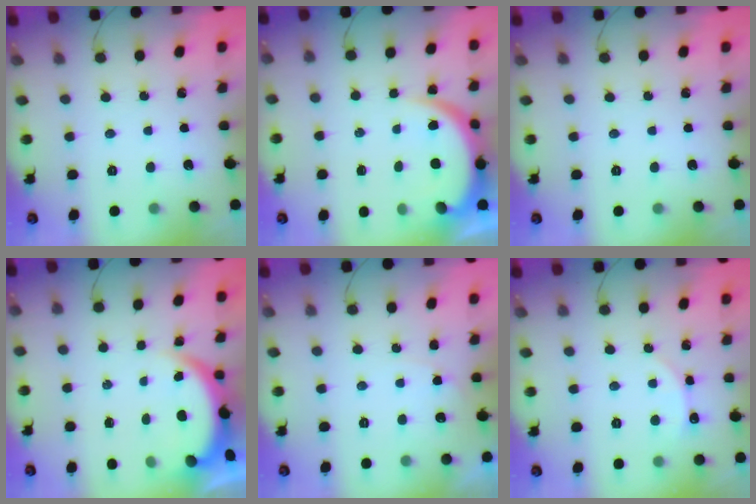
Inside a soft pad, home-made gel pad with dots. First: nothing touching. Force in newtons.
{"total": 7.7, "press": 7.7, "slide": 0.6}
{"total": 0.0}
{"total": 3.8, "press": 3.8, "slide": 0.1}
{"total": 5.2, "press": 5.2, "slide": 0.3}
{"total": 2.5, "press": 2.5, "slide": 0.3}